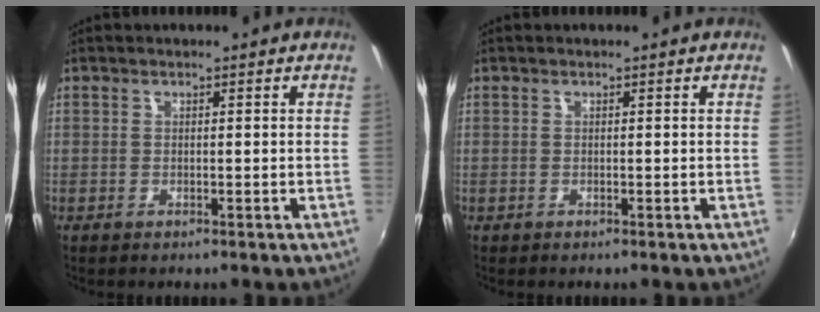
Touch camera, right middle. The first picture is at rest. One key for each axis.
{"total": 0.0}